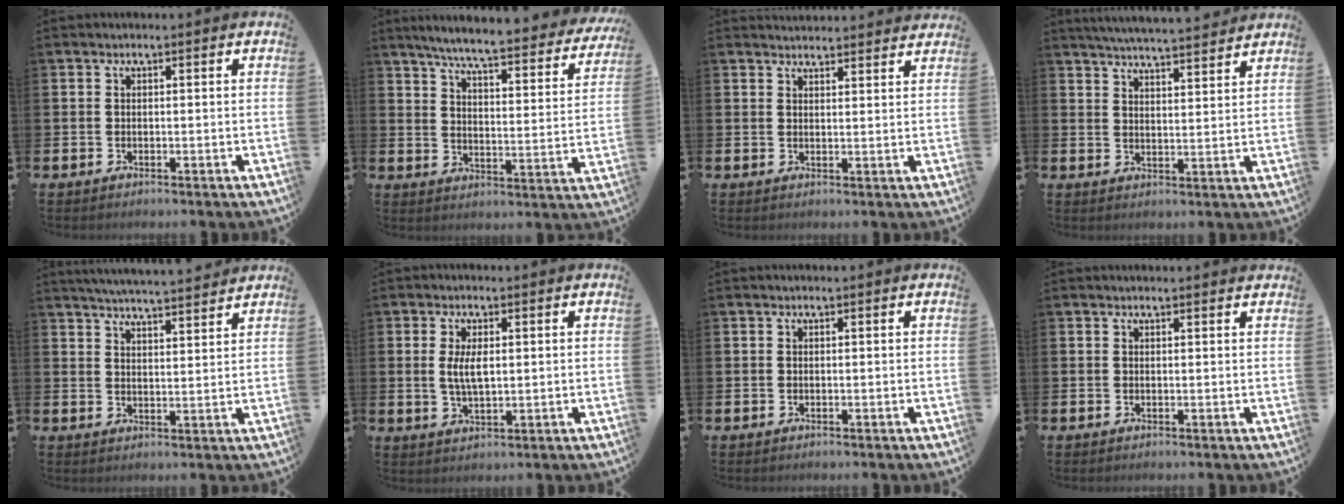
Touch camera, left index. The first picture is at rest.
{"total": 6.3, "force": [5.7, 0.0, 2.5], "torque": [-0.065, -0.050, 0.091]}
{"total": 3.0, "force": [3.0, 0.4, 0.0], "torque": [-0.001, -0.018, 0.053]}
{"total": 5.3, "force": [5.2, -0.2, 0.7], "torque": [-0.027, -0.032, 0.092]}
{"total": 5.2, "force": [5.1, -0.2, 0.7], "torque": [-0.025, -0.032, 0.091]}
{"total": 3.9, "force": [0.9, 1.6, 3.4], "torque": [-0.059, 0.002, 0.012]}
{"total": 0.0}
{"total": 0.7, "force": [0.7, 0.0, 0.1], "torque": [0.009, -0.005, 0.011]}